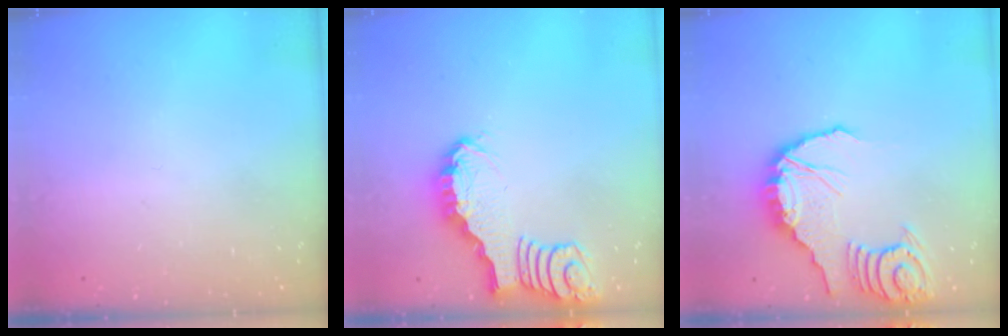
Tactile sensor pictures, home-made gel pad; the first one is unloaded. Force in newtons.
{"total": 2.5, "press": 2.5, "slide": 0.2}
{"total": 14.4, "press": 14.3, "slide": 1.8}